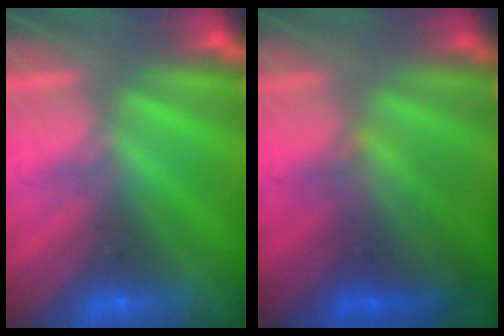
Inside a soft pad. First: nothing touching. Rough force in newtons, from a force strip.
{"total": 2.3}